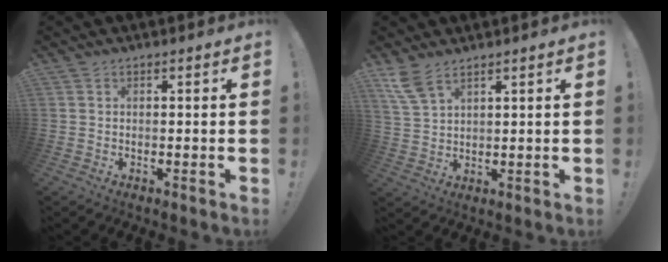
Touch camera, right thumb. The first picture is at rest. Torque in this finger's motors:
{"motor_torque": [-0.59, 0.61, 0.14, -0.04, 0.18]}